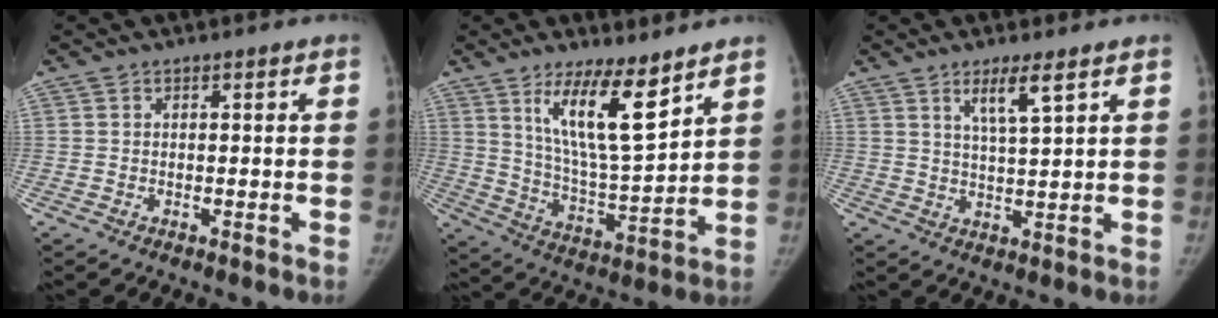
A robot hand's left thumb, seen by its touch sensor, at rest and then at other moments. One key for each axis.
{"total": 13.3, "fx": 8.1, "fy": 3.0, "fz": 10.1, "tx": -0.161, "ty": -0.067, "tz": 0.156}
{"total": 5.2, "fx": 3.0, "fy": 0.5, "fz": 4.2, "tx": -0.077, "ty": -0.023, "tz": 0.058}